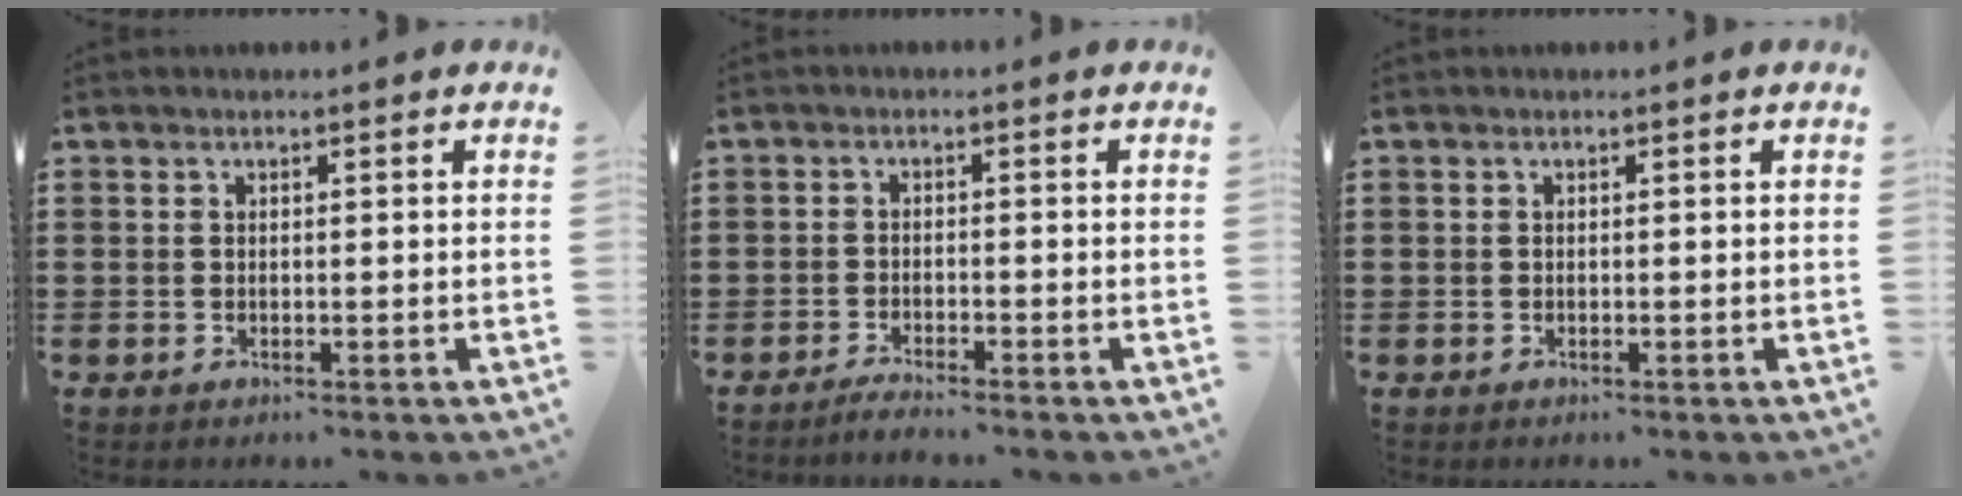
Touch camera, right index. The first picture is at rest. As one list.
[{"total": 1.9, "force": [-1.8, -0.2, 0.3], "torque": [-0.006, 0.003, -0.036]}, {"total": 0.0}]